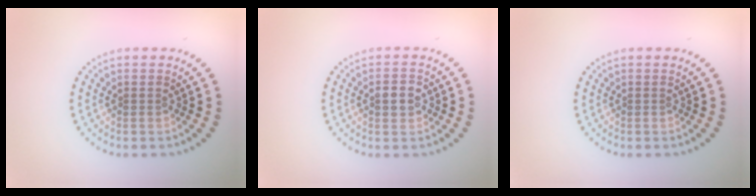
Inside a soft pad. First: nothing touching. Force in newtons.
{"total": 2.1, "press": 2.1, "slide": 0.3}
{"total": 0.0}